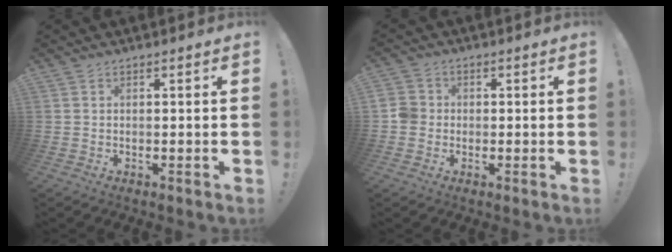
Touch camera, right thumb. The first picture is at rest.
{"total": 4.3, "force": [-0.8, 3.9, 1.6], "torque": [-0.030, 0.011, -0.014]}